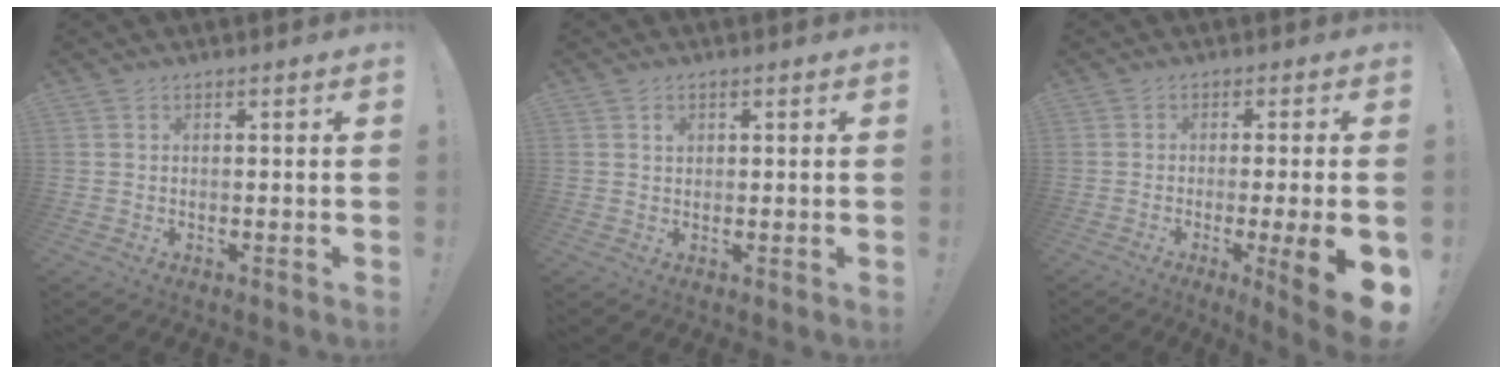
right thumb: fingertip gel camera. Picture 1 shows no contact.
{"total": 1.2, "force": [0.5, 0.9, 0.5], "torque": [0.005, -0.005, 0.006]}
{"total": 11.4, "force": [-3.0, 0.3, 11.0], "torque": [-0.145, -0.003, -0.037]}